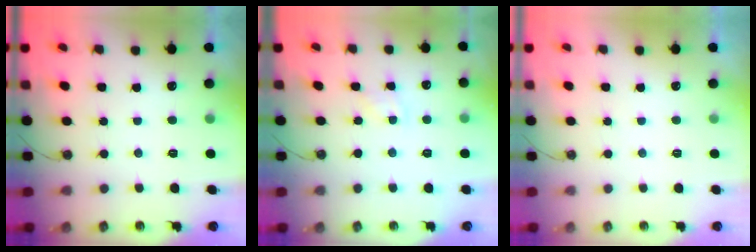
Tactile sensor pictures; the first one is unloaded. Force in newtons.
{"total": 2.5, "press": 2.5, "slide": 0.5}
{"total": 0.0}